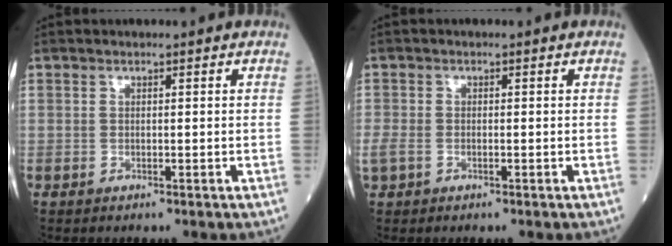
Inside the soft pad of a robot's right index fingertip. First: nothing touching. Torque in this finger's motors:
{"motor_torque": [0.34, -0.12, 0.16, 0.04]}